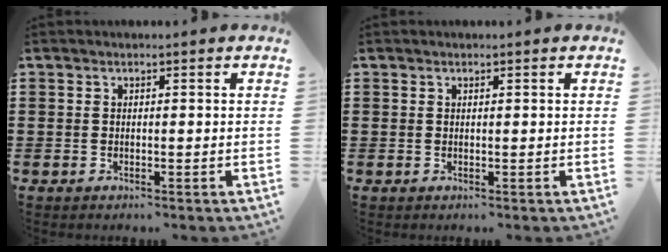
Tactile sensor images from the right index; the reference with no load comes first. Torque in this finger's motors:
{"motor_torque": [-0.16, -0.17, 0.01, -0.01]}